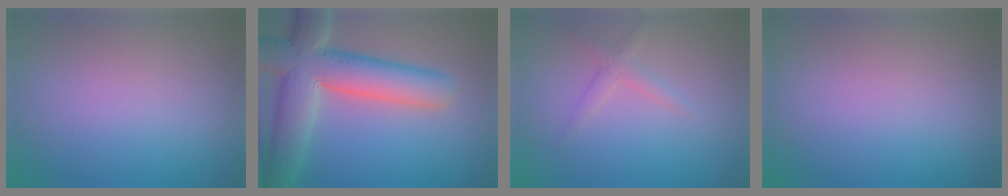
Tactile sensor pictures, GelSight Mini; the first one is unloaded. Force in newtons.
{"total": 9.9, "press": 9.9, "slide": 0.8}
{"total": 1.5, "press": 1.5, "slide": 0.0}
{"total": 0.0}